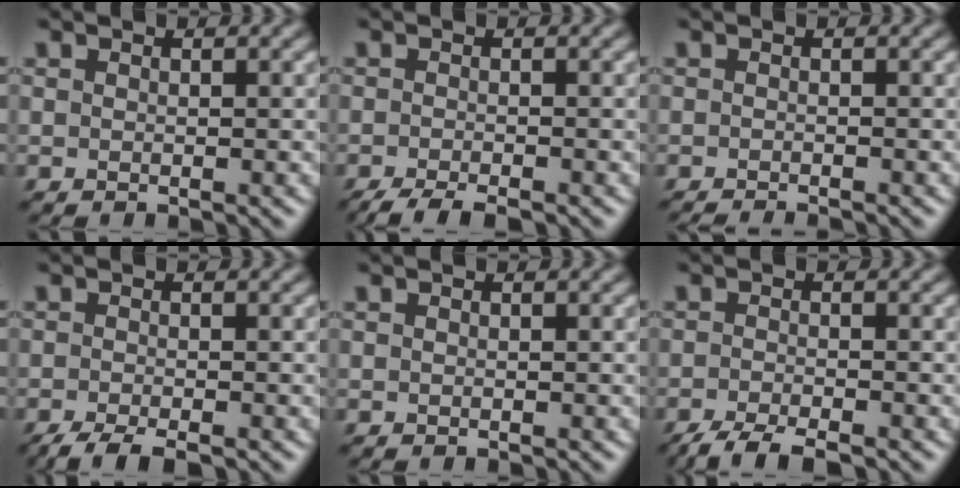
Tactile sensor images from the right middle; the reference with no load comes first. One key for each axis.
{"total": 3.3, "fx": -2.6, "fy": 0.6, "fz": 1.9, "tx": -0.032, "ty": -0.005, "tz": -0.049}
{"total": 1.8, "fx": -1.5, "fy": 0.3, "fz": 0.8, "tx": -0.003, "ty": -0.004, "tz": -0.026}
{"total": 3.2, "fx": -2.4, "fy": 0.6, "fz": 2.1, "tx": -0.036, "ty": -0.006, "tz": -0.048}
{"total": 0.0}
{"total": 3.6, "fx": -2.8, "fy": 0.7, "fz": 2.1, "tx": -0.038, "ty": -0.006, "tz": -0.056}